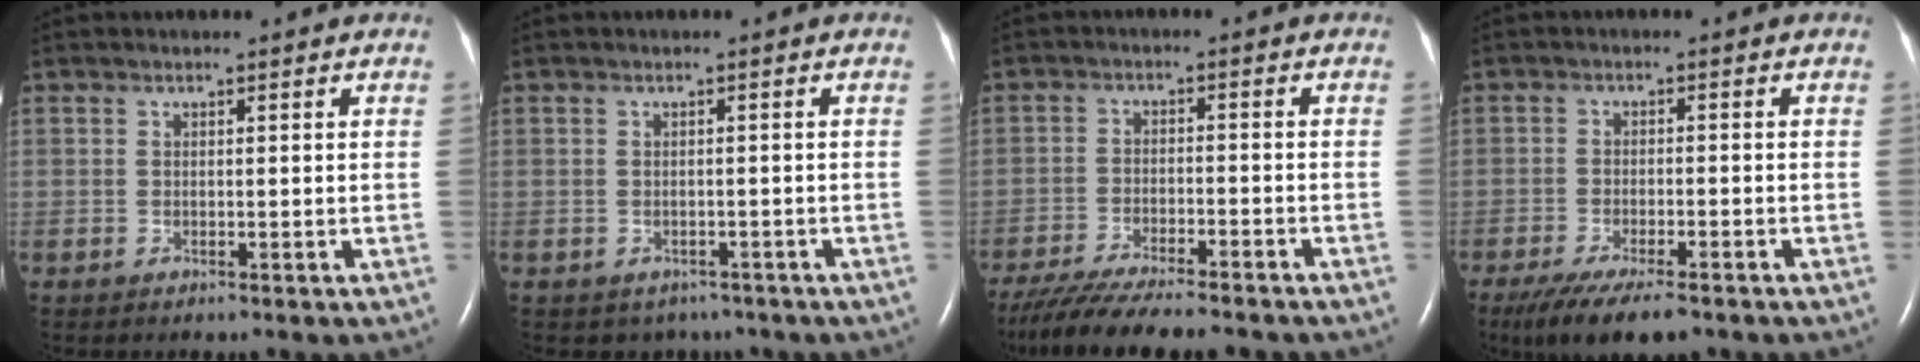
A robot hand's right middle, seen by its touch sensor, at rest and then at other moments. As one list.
[{"total": 3.8, "force": [-2.8, 2.5, 0.6], "torque": [-0.004, 0.009, -0.034]}, {"total": 15.8, "force": [-13.8, 2.1, 7.5], "torque": [-0.136, -0.029, -0.205]}, {"total": 10.3, "force": [-7.7, 2.4, 6.4], "torque": [-0.102, -0.019, -0.120]}]